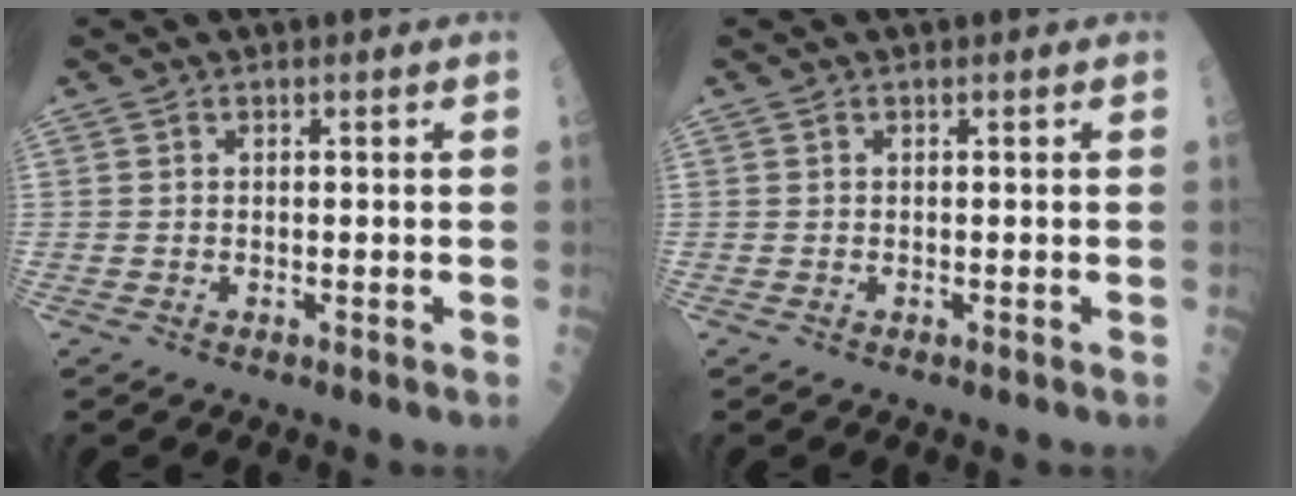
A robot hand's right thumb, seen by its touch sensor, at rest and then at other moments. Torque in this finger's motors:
{"motor_torque": [0.00, 0.00, -0.06, -0.04, 0.00]}